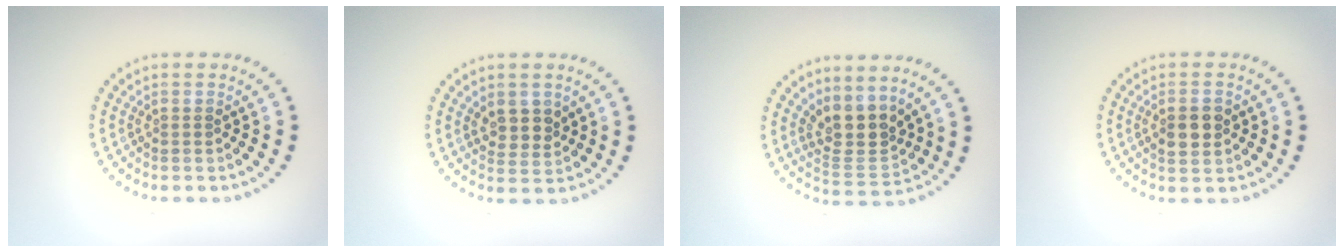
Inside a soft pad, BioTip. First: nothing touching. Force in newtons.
{"total": 2.4, "press": 2.2, "slide": 1.0}
{"total": 3.8, "press": 3.2, "slide": 2.1}
{"total": 2.8, "press": 2.8, "slide": 0.2}